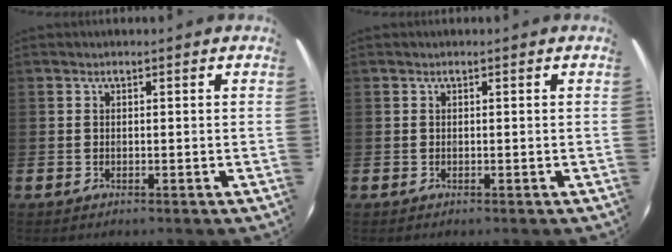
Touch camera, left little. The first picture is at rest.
{"total": 0.0}